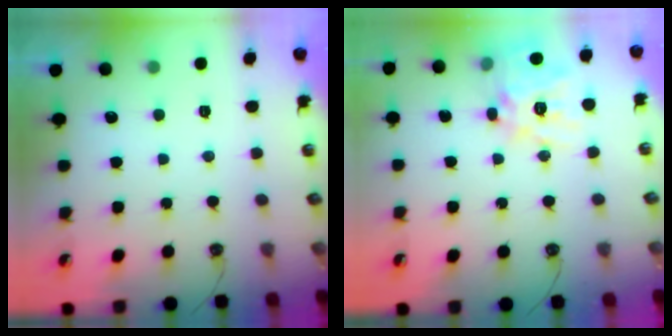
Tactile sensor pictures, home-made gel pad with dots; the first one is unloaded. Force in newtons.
{"total": 16.4, "press": 16.2, "slide": 2.5}